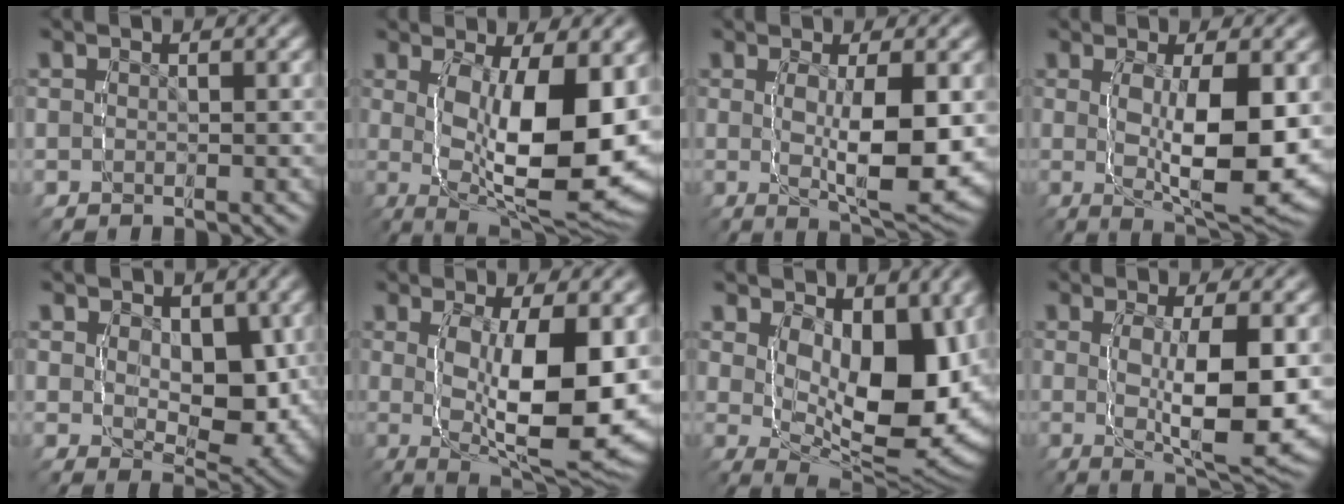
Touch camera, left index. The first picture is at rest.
{"total": 13.3, "force": [-1.6, 6.6, 11.4], "torque": [-0.194, -0.040, -0.009]}
{"total": 8.0, "force": [-0.7, 3.0, 7.3], "torque": [-0.130, -0.023, -0.001]}
{"total": 9.7, "force": [-1.0, 3.8, 8.9], "torque": [-0.153, -0.021, -0.004]}
{"total": 5.2, "force": [0.4, 3.3, 4.0], "torque": [-0.082, -0.027, 0.016]}
{"total": 12.2, "force": [-1.2, 5.4, 10.9], "torque": [-0.178, -0.029, -0.006]}
{"total": 12.2, "force": [-0.2, 6.6, 10.2], "torque": [-0.164, -0.050, 0.017]}
{"total": 8.9, "force": [-0.8, 3.2, 8.2], "torque": [-0.143, -0.020, -0.002]}